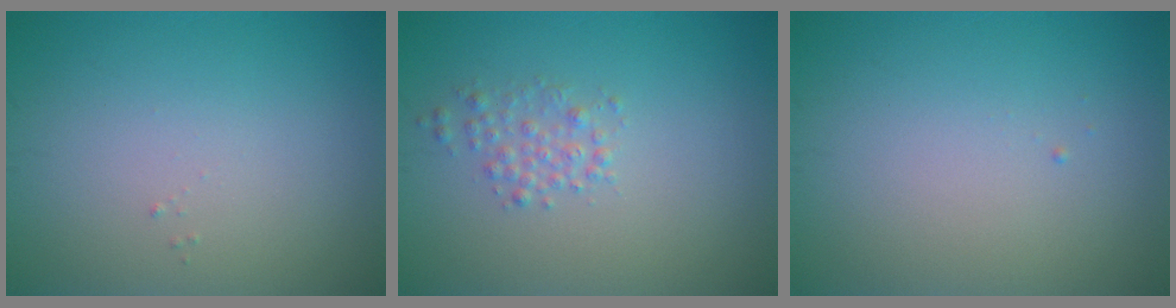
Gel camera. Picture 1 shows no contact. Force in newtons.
{"total": 1.6, "press": 1.6, "slide": 0.0}
{"total": 0.0}